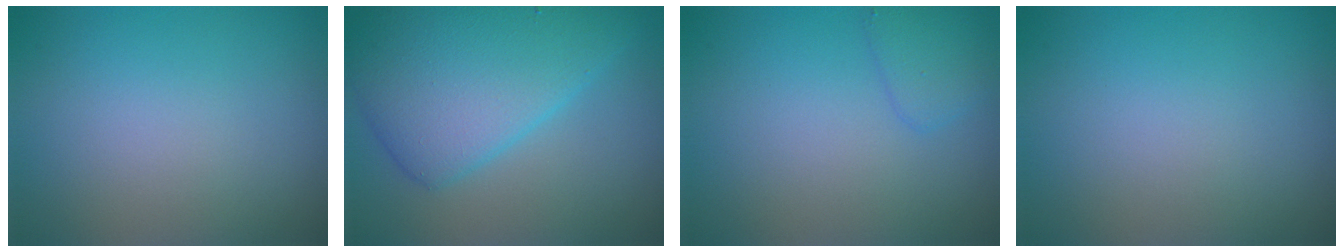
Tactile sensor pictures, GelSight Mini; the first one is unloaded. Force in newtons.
{"total": 7.8, "press": 7.8, "slide": 0.0}
{"total": 1.6, "press": 1.6, "slide": 0.1}
{"total": 0.0}